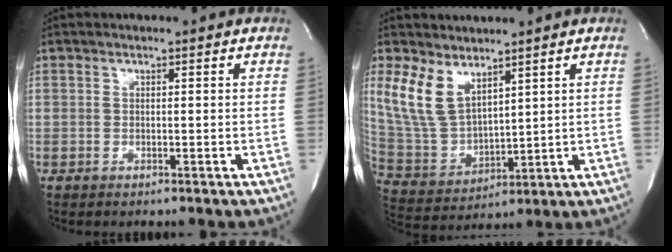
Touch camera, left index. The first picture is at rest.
{"total": 9.1, "force": [5.2, 4.6, 5.8], "torque": [-0.137, -0.002, 0.121]}